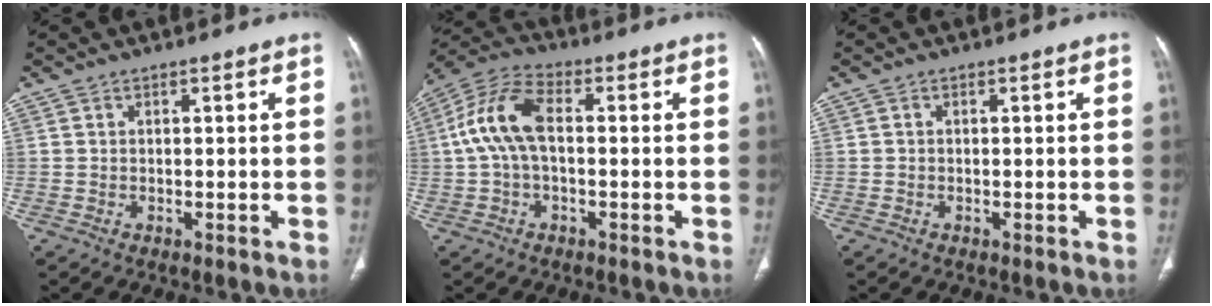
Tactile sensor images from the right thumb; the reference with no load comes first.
{"total": 10.8, "force": [0.4, 5.8, 9.1], "torque": [-0.195, 0.033, 0.002]}
{"total": 0.0}